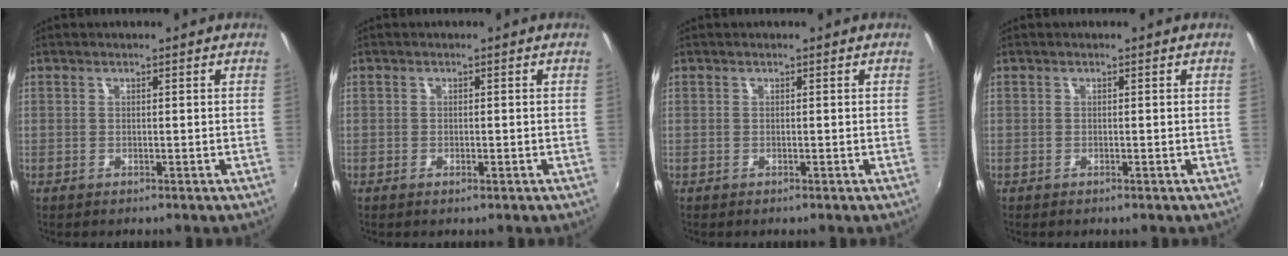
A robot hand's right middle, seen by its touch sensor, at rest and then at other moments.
{"total": 0.8, "force": [-0.5, 0.4, 0.5], "torque": [-0.009, -0.003, -0.008]}
{"total": 0.0}
{"total": 0.0}